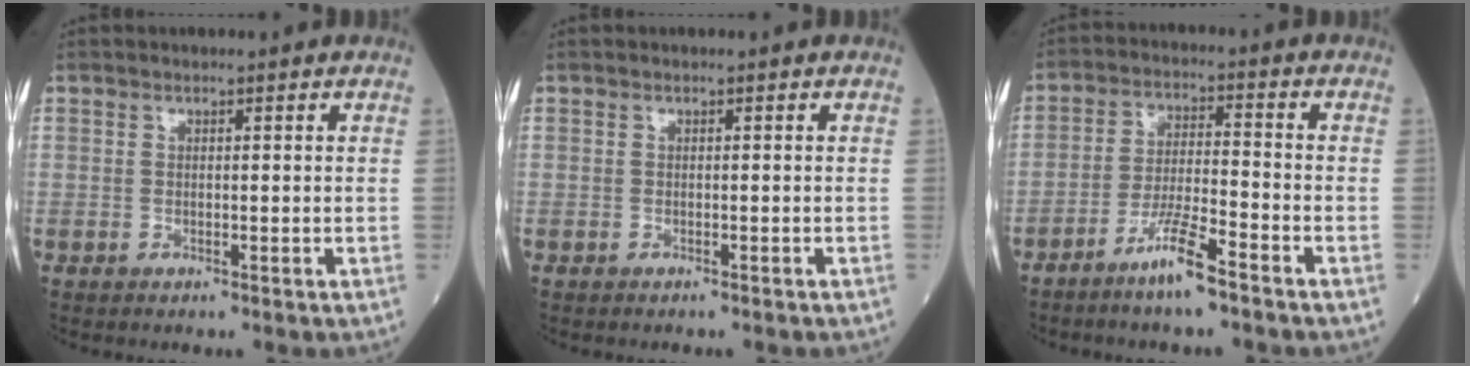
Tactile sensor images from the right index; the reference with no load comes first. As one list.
[{"total": 0.8, "force": [-0.8, 0.0, 0.2], "torque": [-0.004, -0.001, -0.012]}, {"total": 7.2, "force": [-5.1, 0.0, 5.1], "torque": [-0.098, -0.010, -0.101]}]